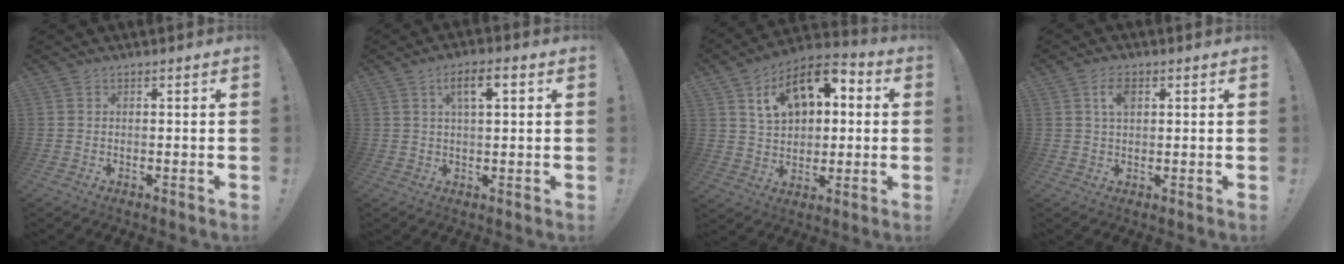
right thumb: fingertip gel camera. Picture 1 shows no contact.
{"total": 6.3, "force": [2.3, 2.2, 5.5], "torque": [-0.086, 0.000, 0.033]}
{"total": 15.6, "force": [6.3, 10.1, 10.1], "torque": [-0.153, -0.019, 0.115]}
{"total": 4.8, "force": [1.8, 2.7, 3.5], "torque": [-0.062, 0.003, 0.029]}